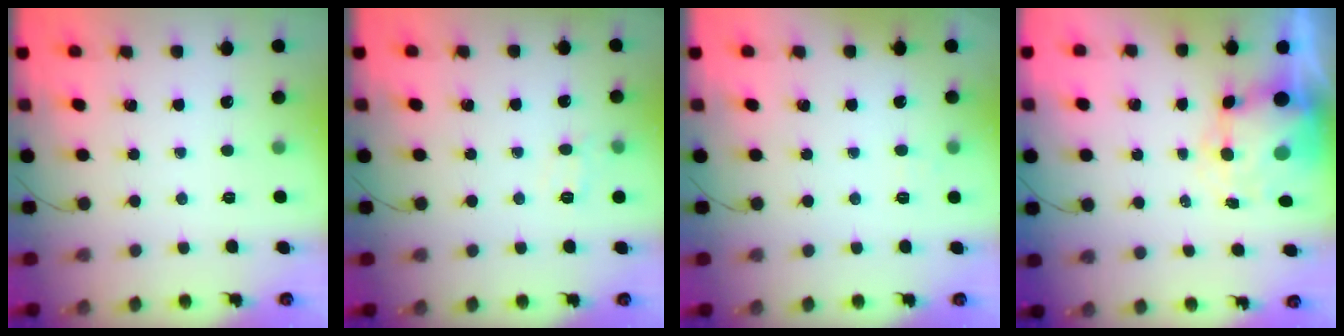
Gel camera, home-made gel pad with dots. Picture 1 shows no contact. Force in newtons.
{"total": 6.8, "press": 6.6, "slide": 1.6}
{"total": 4.1, "press": 4.0, "slide": 0.9}
{"total": 7.3, "press": 7.1, "slide": 1.8}